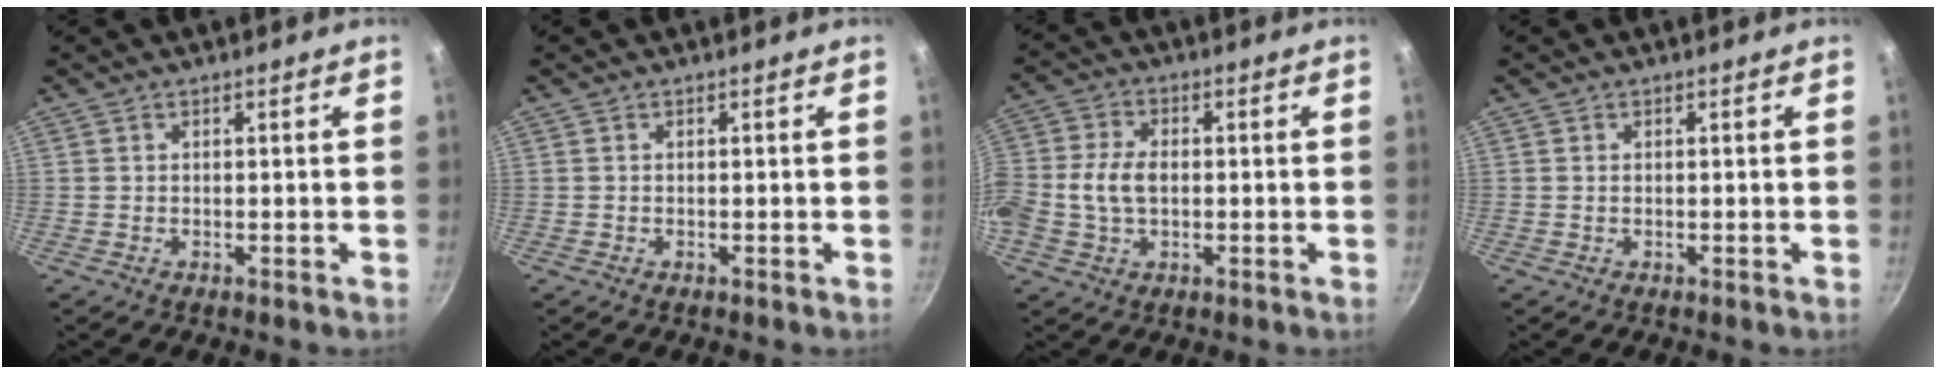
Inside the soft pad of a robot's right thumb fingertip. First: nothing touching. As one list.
[{"total": 0.0}, {"total": 9.0, "force": [-0.6, 6.1, 6.7], "torque": [-0.135, 0.020, -0.022]}, {"total": 0.0}]